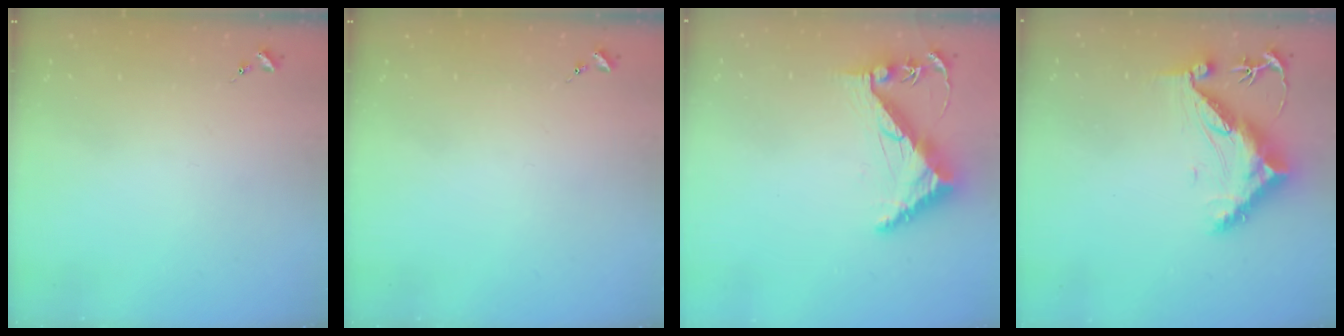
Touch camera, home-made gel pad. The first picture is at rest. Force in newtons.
{"total": 0.0}
{"total": 8.7, "press": 8.6, "slide": 0.9}
{"total": 14.3, "press": 14.3, "slide": 0.8}